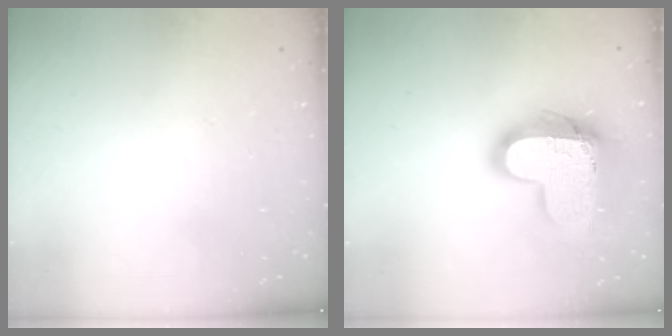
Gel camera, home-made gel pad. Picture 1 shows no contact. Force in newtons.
{"total": 16.9, "press": 16.8, "slide": 1.3}